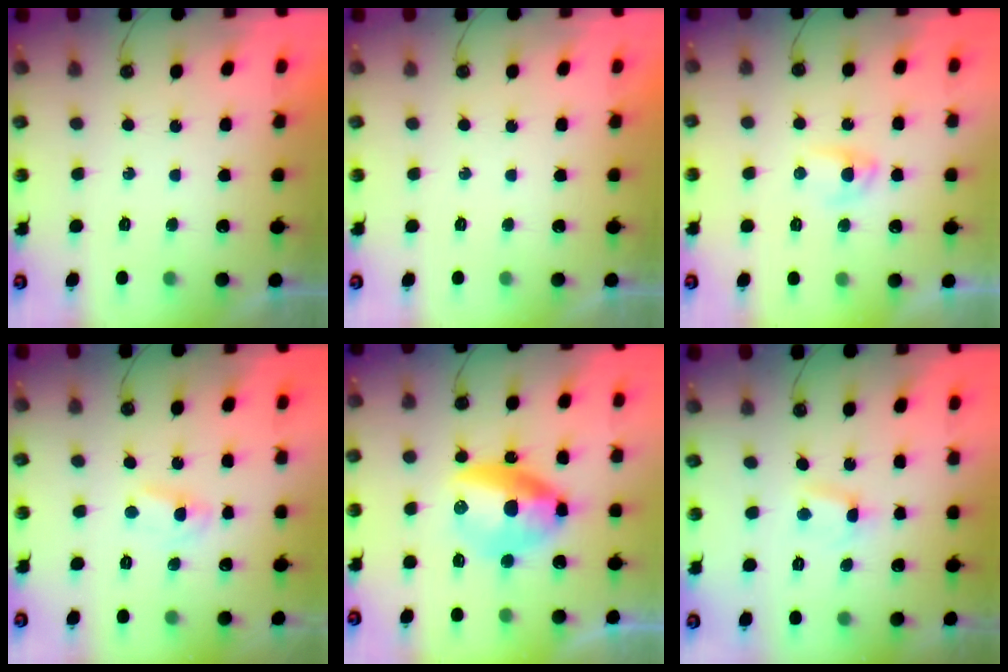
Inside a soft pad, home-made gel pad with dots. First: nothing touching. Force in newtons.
{"total": 0.0}
{"total": 2.9, "press": 2.9, "slide": 0.5}
{"total": 2.0, "press": 2.0, "slide": 0.3}
{"total": 12.7, "press": 12.7, "slide": 0.5}
{"total": 0.6, "press": 0.4, "slide": 0.4}